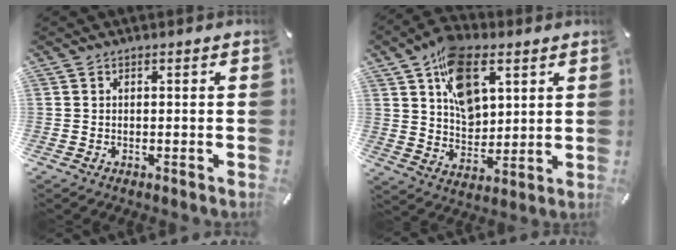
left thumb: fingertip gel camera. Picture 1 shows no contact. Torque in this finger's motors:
{"motor_torque": [2.59, 2.41, 1.46, -1.31, 0.46]}